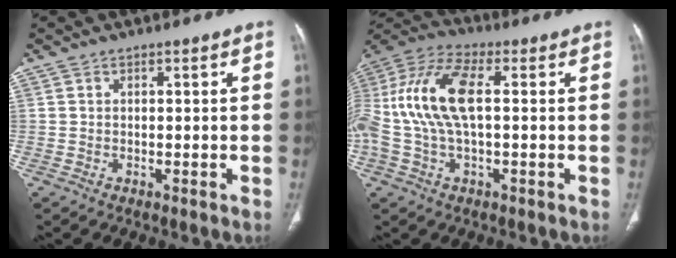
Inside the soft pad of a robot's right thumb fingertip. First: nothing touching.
{"total": 16.5, "force": [1.2, 7.2, 14.8], "torque": [-0.332, 0.031, 0.021]}